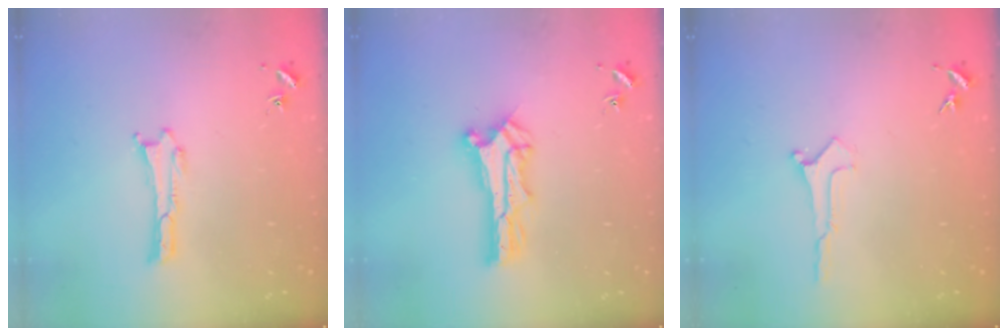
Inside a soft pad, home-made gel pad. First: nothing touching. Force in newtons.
{"total": 2.7, "press": 2.7, "slide": 0.3}
{"total": 0.0}